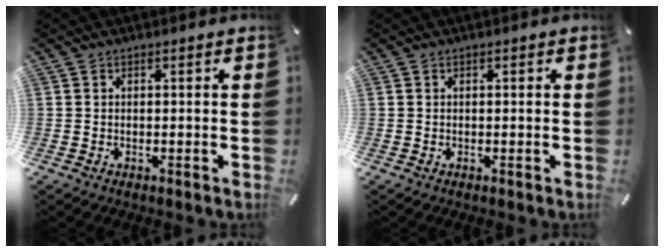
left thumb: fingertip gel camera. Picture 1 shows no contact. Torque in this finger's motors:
{"motor_torque": [0.17, 0.14, 0.18, -0.01, 0.01]}